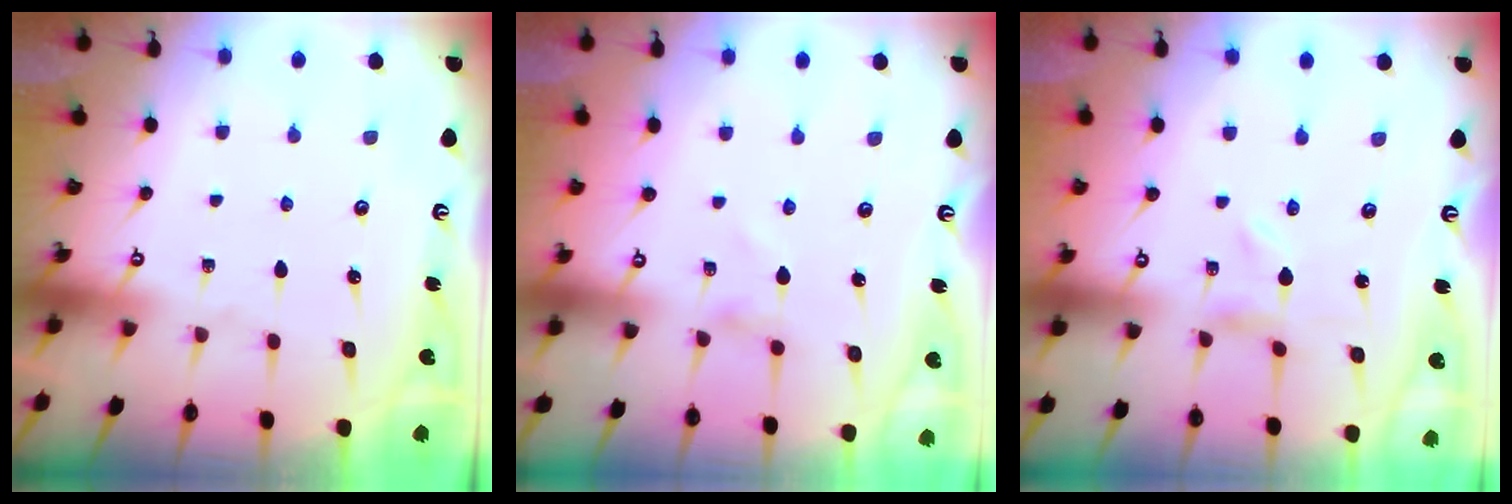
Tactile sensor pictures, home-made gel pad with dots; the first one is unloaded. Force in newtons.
{"total": 0.0}
{"total": 0.5, "press": 0.5, "slide": 0.2}